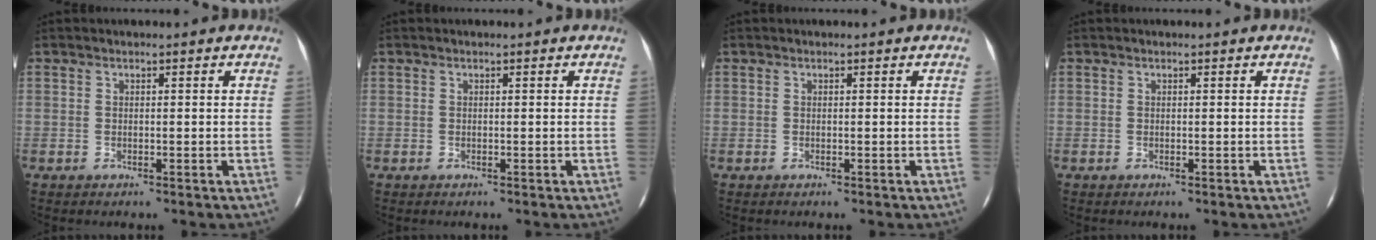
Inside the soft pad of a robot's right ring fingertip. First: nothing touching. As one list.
[{"total": 0.0}, {"total": 0.0}, {"total": 0.0}]